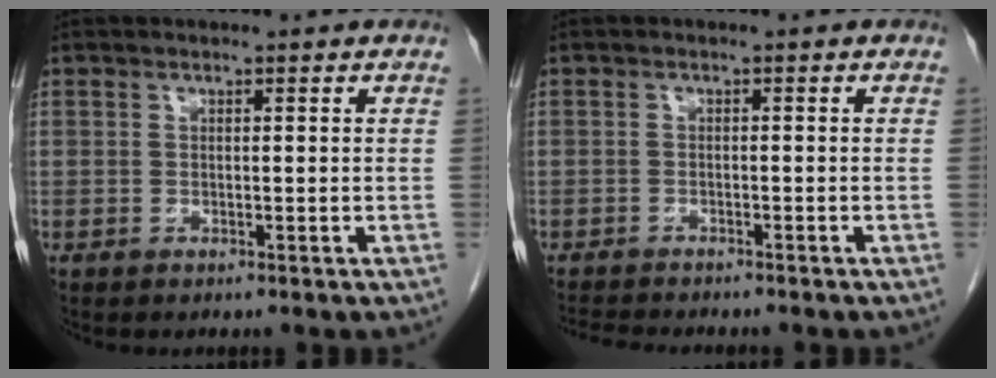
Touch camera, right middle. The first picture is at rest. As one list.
[{"total": 5.7, "force": [-5.2, 0.9, 2.2], "torque": [-0.032, -0.009, -0.078]}]